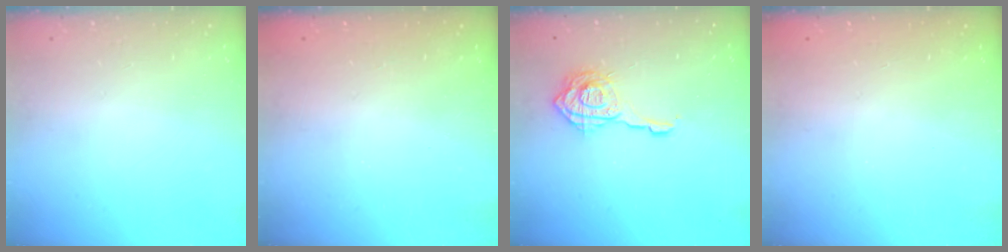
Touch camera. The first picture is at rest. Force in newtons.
{"total": 2.2, "press": 2.1, "slide": 0.7}
{"total": 12.4, "press": 12.4, "slide": 1.3}
{"total": 2.3, "press": 2.2, "slide": 0.8}